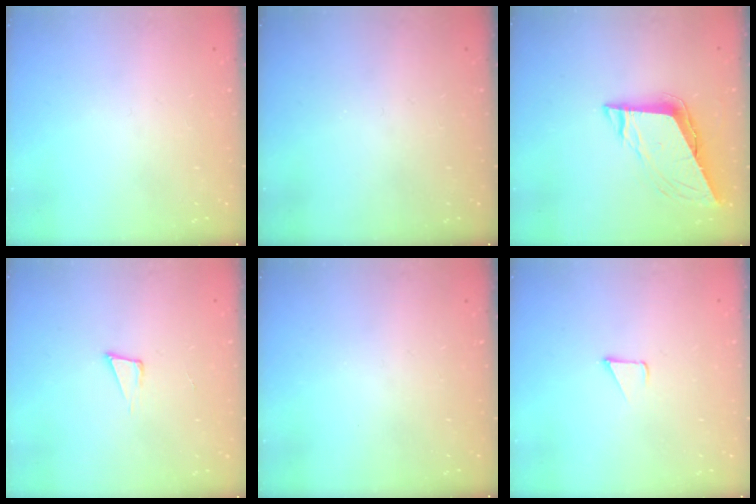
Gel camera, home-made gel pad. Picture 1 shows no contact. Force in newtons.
{"total": 0.0}
{"total": 8.4, "press": 8.4, "slide": 0.8}
{"total": 3.9, "press": 2.4, "slide": 3.1}
{"total": 0.0}
{"total": 1.8, "press": 1.7, "slide": 0.1}